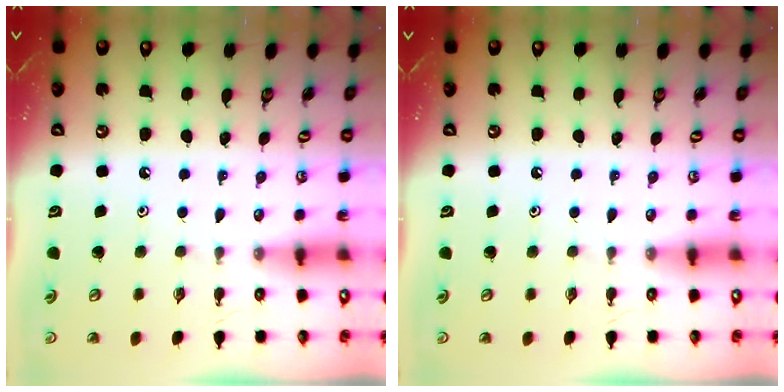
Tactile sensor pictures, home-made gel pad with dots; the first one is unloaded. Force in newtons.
{"total": 0.0}